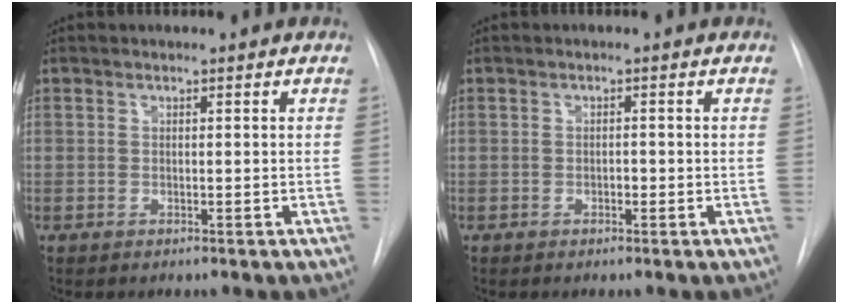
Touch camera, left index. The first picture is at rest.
{"total": 0.7, "force": [-0.3, 0.3, 0.5], "torque": [-0.007, 0.002, -0.006]}